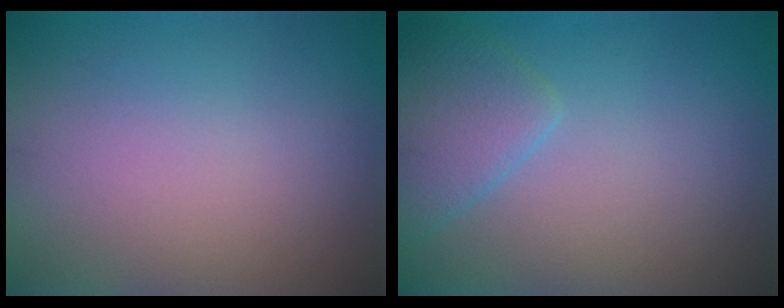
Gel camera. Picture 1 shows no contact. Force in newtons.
{"total": 3.0, "press": 3.0, "slide": 0.2}